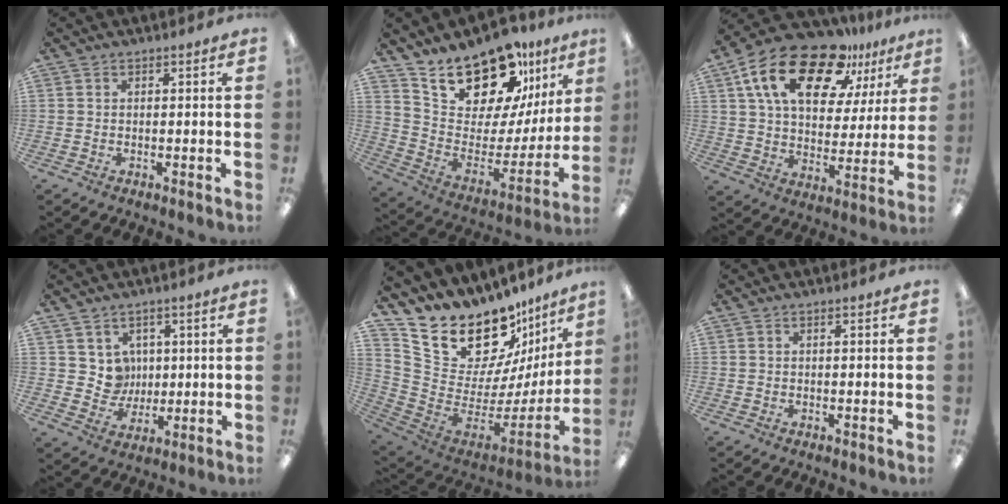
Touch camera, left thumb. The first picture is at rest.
{"total": 20.7, "force": [18.1, 7.4, 6.8], "torque": [-0.119, -0.142, 0.322]}
{"total": 21.4, "force": [13.2, 10.5, 13.2], "torque": [-0.229, -0.061, 0.230]}
{"total": 6.6, "force": [2.9, 5.9, 0.3], "torque": [-0.003, -0.023, 0.056]}
{"total": 23.3, "force": [16.9, 11.4, 11.2], "torque": [-0.181, -0.129, 0.319]}
{"total": 0.0}